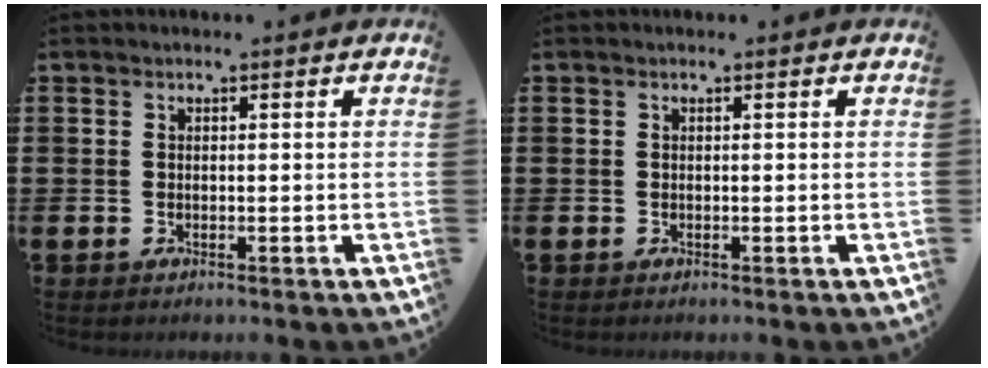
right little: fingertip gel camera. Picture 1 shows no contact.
{"total": 0.0}